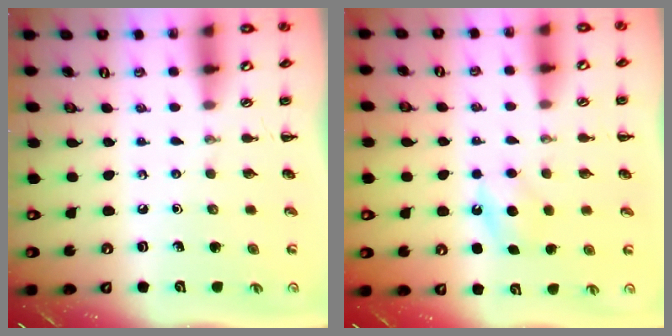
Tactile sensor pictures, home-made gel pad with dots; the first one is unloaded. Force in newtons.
{"total": 5.2, "press": 5.0, "slide": 1.5}